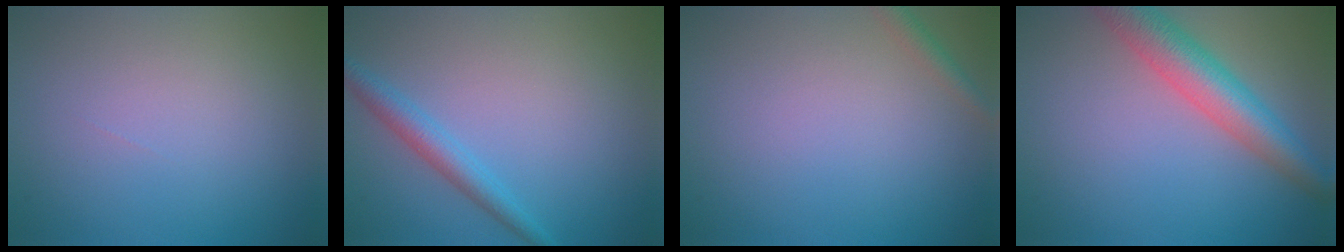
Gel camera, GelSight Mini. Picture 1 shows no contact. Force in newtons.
{"total": 2.5, "press": 2.5, "slide": 0.0}
{"total": 1.3, "press": 1.3, "slide": 0.1}
{"total": 6.0, "press": 6.0, "slide": 0.2}